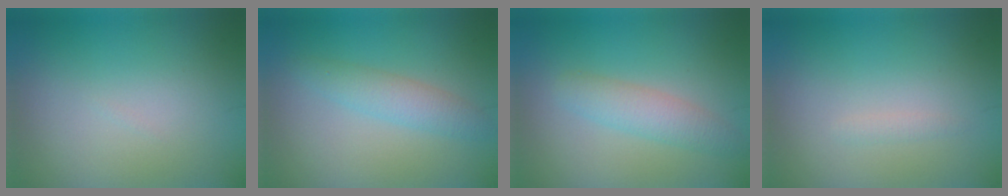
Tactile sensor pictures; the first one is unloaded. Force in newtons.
{"total": 2.5, "press": 2.5, "slide": 0.1}
{"total": 2.9, "press": 2.9, "slide": 0.1}
{"total": 0.7, "press": 0.7, "slide": 0.0}